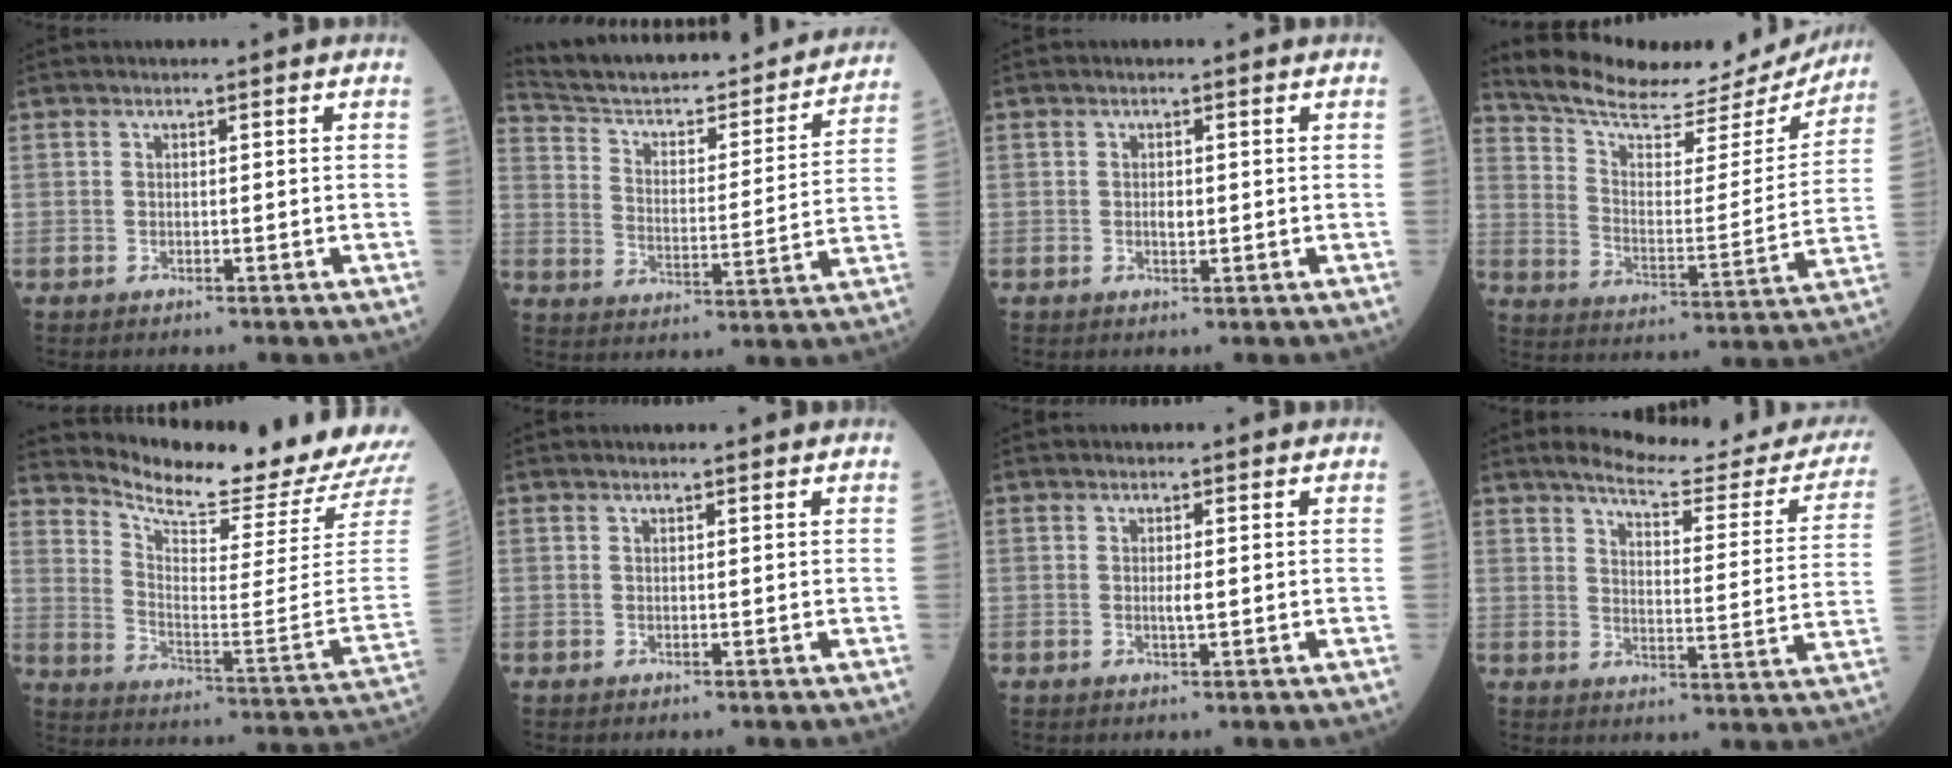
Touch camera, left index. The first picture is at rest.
{"total": 25.8, "force": [23.3, 5.2, 9.9], "torque": [-0.153, -0.025, 0.311]}
{"total": 1.1, "force": [0.0, 0.5, 0.9], "torque": [-0.019, -0.002, 0.002]}
{"total": 22.4, "force": [21.2, 3.6, 6.4], "torque": [-0.103, -0.045, 0.294]}
{"total": 20.4, "force": [19.8, -1.0, 4.8], "torque": [-0.107, -0.130, 0.269]}
{"total": 1.9, "force": [1.8, 0.1, 0.7], "torque": [-0.009, 0.013, 0.024]}
{"total": 1.1, "force": [0.2, 0.1, 1.1], "torque": [-0.027, -0.002, 0.002]}
{"total": 18.7, "force": [17.3, 3.0, 6.4], "torque": [-0.068, -0.065, 0.196]}